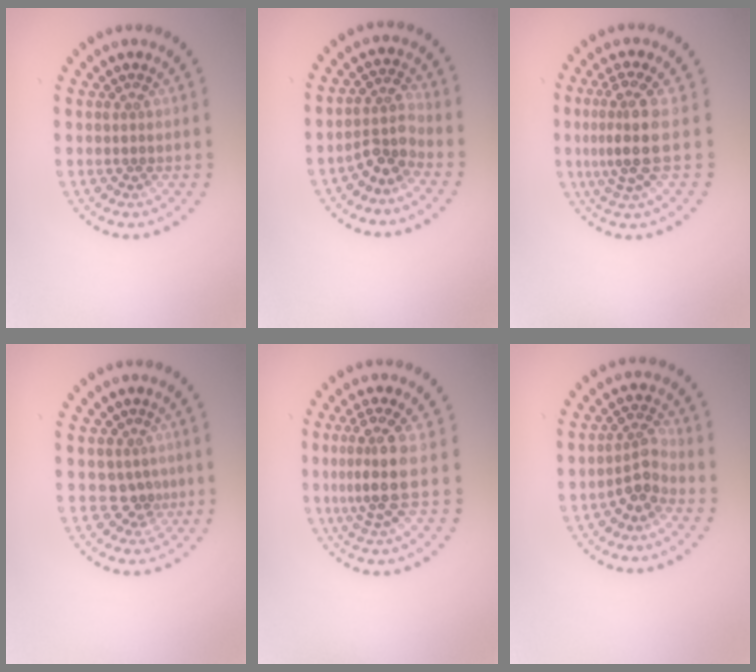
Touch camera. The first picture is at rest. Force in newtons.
{"total": 2.7, "press": 2.0, "slide": 1.9}
{"total": 3.8, "press": 3.0, "slide": 2.3}
{"total": 2.0, "press": 1.5, "slide": 1.3}
{"total": 3.6, "press": 3.0, "slide": 2.1}
{"total": 2.4, "press": 1.9, "slide": 1.5}